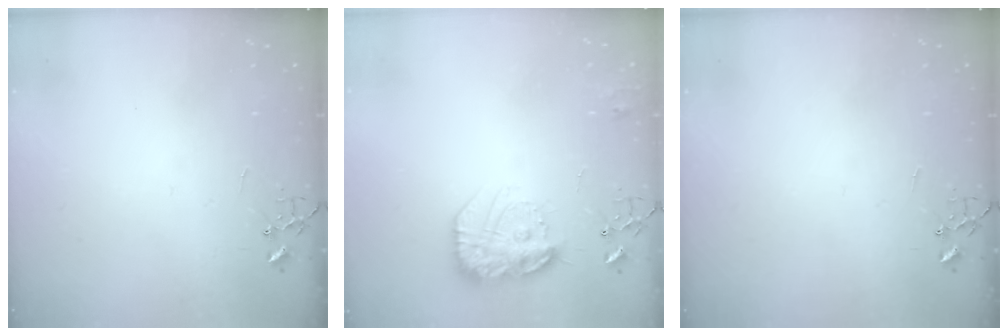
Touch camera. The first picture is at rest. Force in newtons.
{"total": 17.4, "press": 17.3, "slide": 1.2}
{"total": 0.0}